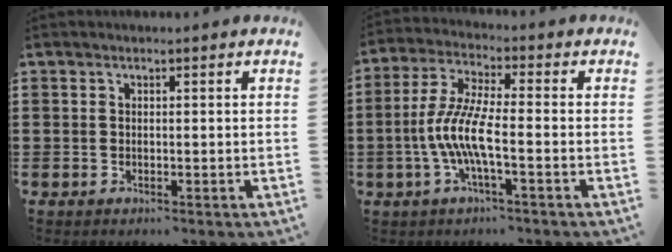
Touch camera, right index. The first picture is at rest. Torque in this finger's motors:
{"motor_torque": [1.33, 0.29, 1.01, 0.21]}